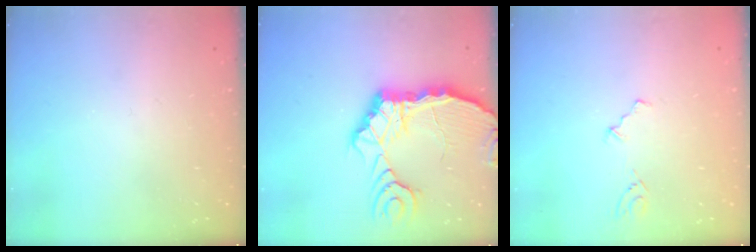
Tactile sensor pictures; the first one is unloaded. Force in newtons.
{"total": 10.6, "press": 10.5, "slide": 1.4}
{"total": 2.7, "press": 2.5, "slide": 1.2}